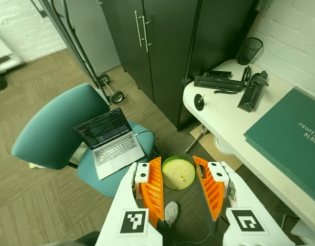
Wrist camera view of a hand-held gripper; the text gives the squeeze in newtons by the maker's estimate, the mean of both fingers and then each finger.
{"total": 10.2, "left": 10.7, "right": 9.8}